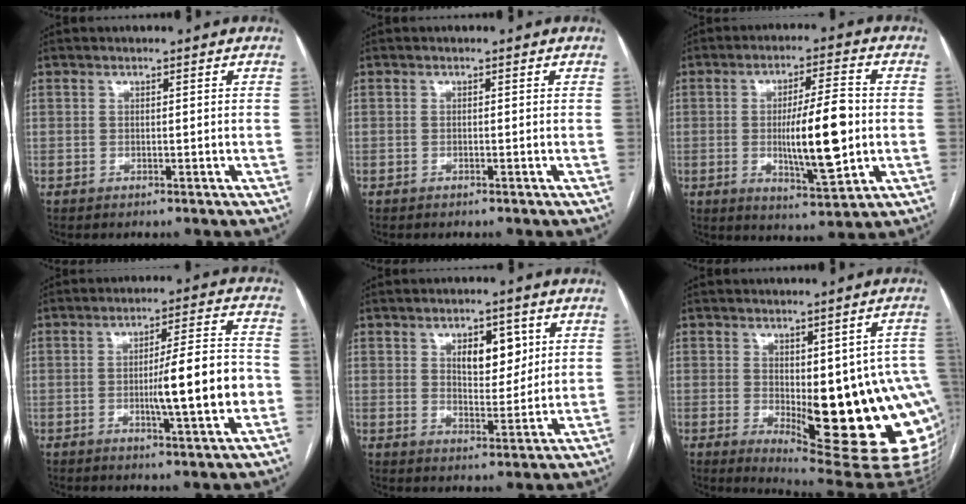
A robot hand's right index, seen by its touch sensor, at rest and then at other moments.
{"total": 0.0}
{"total": 10.7, "force": [-0.8, 2.0, 10.5], "torque": [-0.173, -0.005, -0.009]}
{"total": 10.6, "force": [-2.3, 0.5, 10.4], "torque": [-0.157, 0.004, -0.035]}
{"total": 6.5, "force": [2.5, 3.1, 5.1], "torque": [-0.078, 0.001, 0.045]}
{"total": 19.4, "force": [-3.5, 5.9, 18.1], "torque": [-0.145, 0.004, -0.020]}